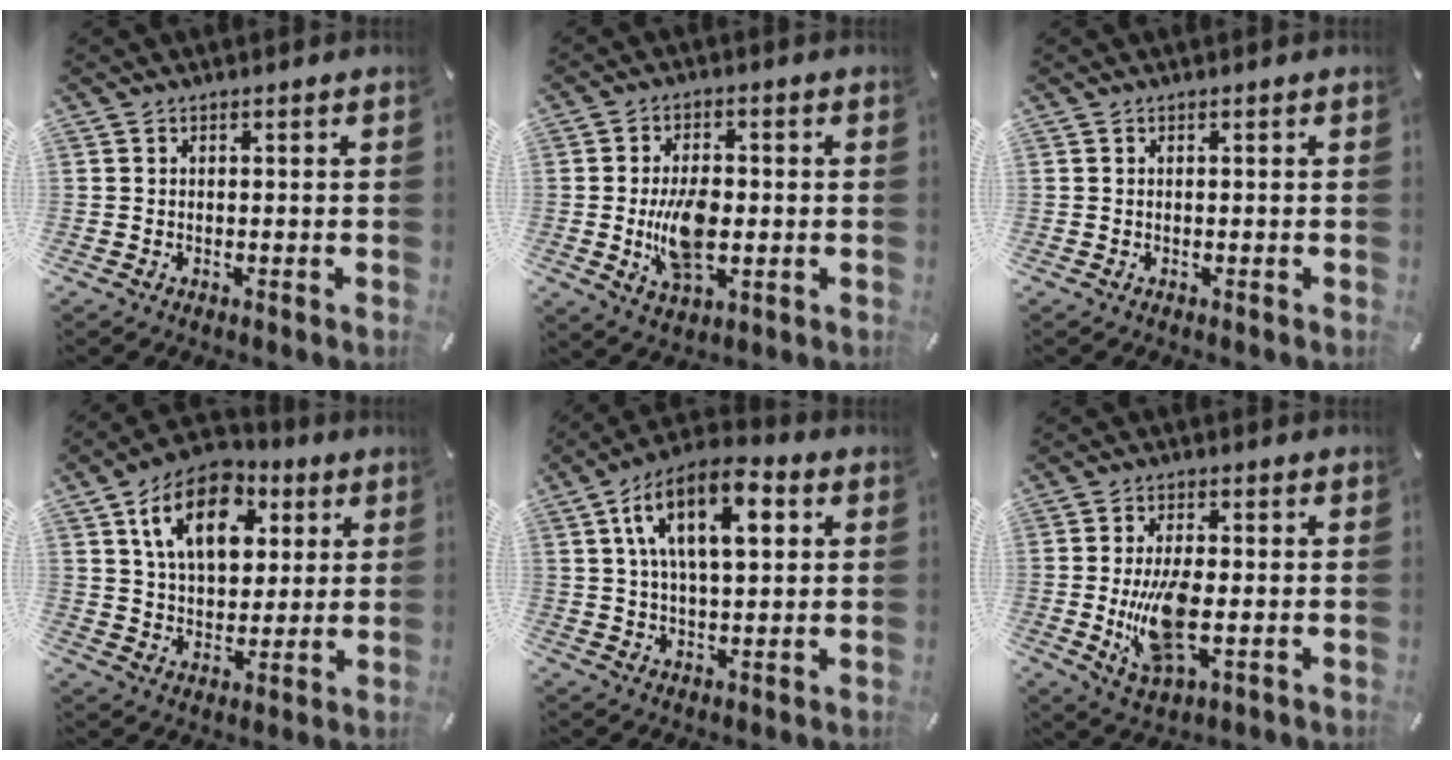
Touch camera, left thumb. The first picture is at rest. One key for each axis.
{"total": 10.9, "fx": -1.2, "fy": 6.4, "fz": 8.8, "tx": -0.170, "ty": -0.005, "tz": -0.021}
{"total": 0.0}
{"total": 15.9, "fx": 6.7, "fy": 10.6, "fz": 9.8, "tx": -0.171, "ty": -0.009, "tz": 0.120}
{"total": 14.2, "fx": 5.3, "fy": 7.2, "fz": 11.1, "tx": -0.185, "ty": -0.004, "tz": 0.087}
{"total": 11.9, "fx": -1.0, "fy": 5.6, "fz": 10.5, "tx": -0.219, "ty": -0.018, "tz": -0.015}